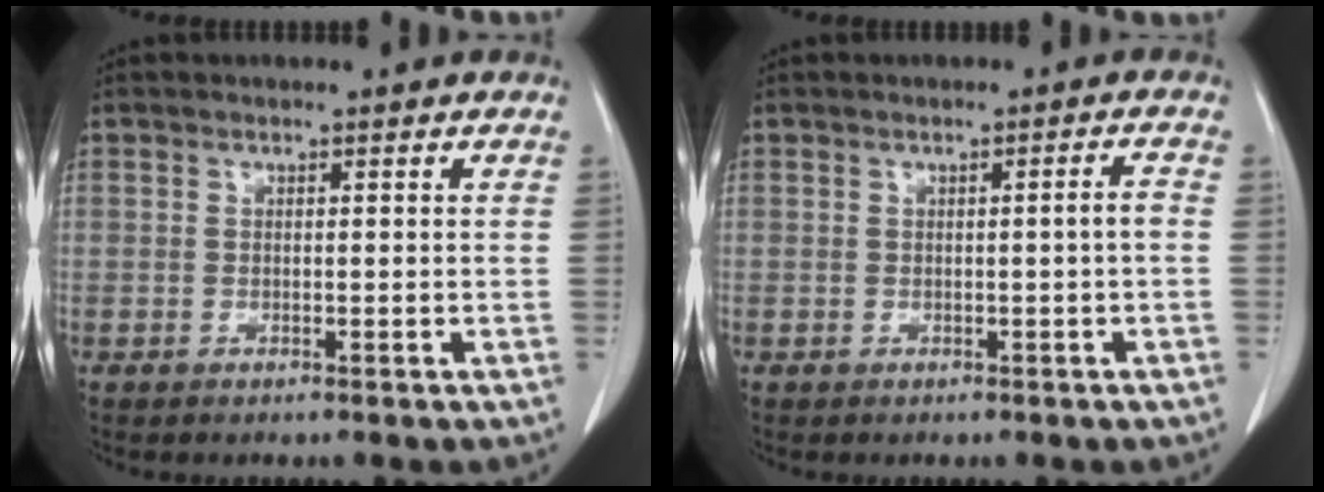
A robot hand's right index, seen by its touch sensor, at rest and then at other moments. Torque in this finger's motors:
{"motor_torque": [0.12, -0.09, 0.01, 0.00]}